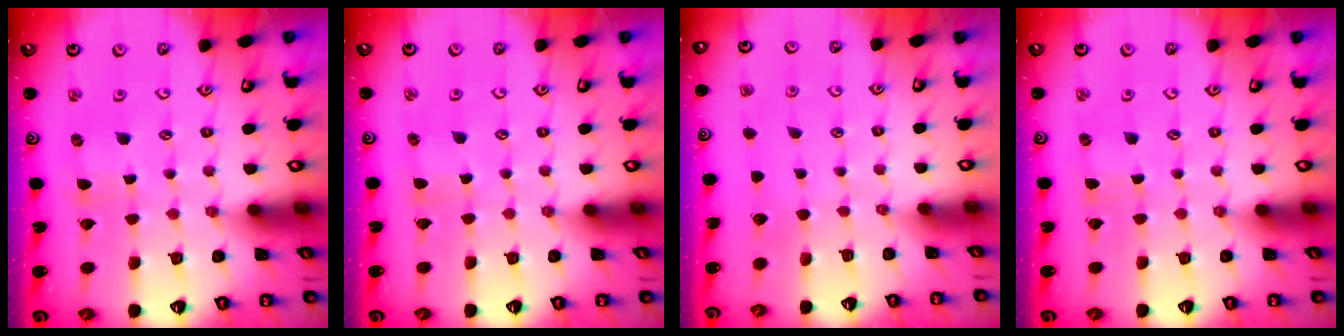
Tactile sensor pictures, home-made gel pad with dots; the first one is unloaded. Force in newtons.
{"total": 0.9, "press": 0.8, "slide": 0.1}
{"total": 0.0}
{"total": 0.0}